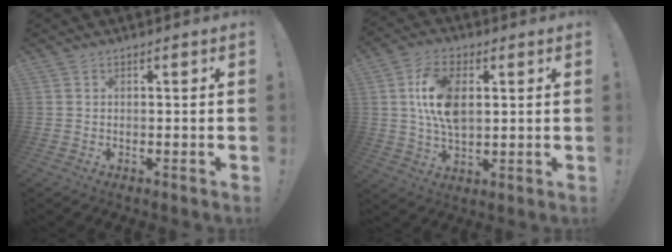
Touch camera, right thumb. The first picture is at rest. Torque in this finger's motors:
{"motor_torque": [1.92, 1.87, 0.94, -0.64, 0.48]}